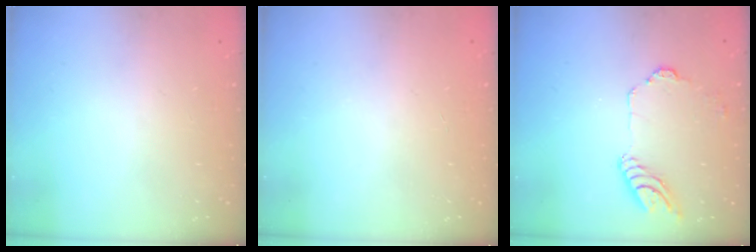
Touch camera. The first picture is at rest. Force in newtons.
{"total": 0.0}
{"total": 11.5, "press": 11.5, "slide": 1.1}